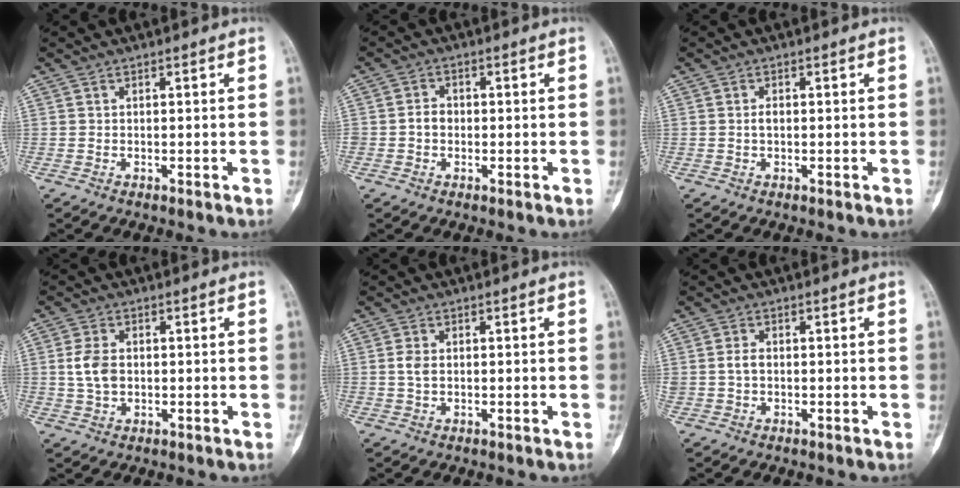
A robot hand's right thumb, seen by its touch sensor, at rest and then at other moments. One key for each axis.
{"total": 2.4, "fx": -0.4, "fy": 2.0, "fz": 1.2, "tx": -0.010, "ty": 0.009, "tz": -0.012}
{"total": 1.0, "fx": 0.0, "fy": 0.6, "fz": 0.9, "tx": -0.015, "ty": 0.002, "tz": -0.002}
{"total": 4.8, "fx": 0.2, "fy": 3.2, "fz": 3.6, "tx": -0.070, "ty": 0.004, "tz": 0.004}
{"total": 2.0, "fx": 0.1, "fy": 1.3, "fz": 1.5, "tx": -0.032, "ty": 0.000, "tz": 0.000}
{"total": 1.8, "fx": -0.1, "fy": 1.2, "fz": 1.3, "tx": -0.024, "ty": 0.002, "tz": -0.005}